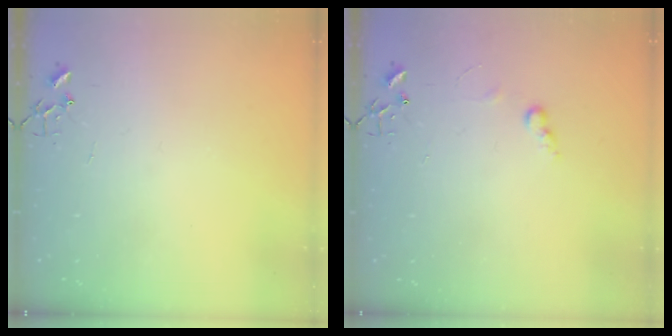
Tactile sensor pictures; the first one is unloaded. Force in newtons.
{"total": 6.0, "press": 5.9, "slide": 0.7}